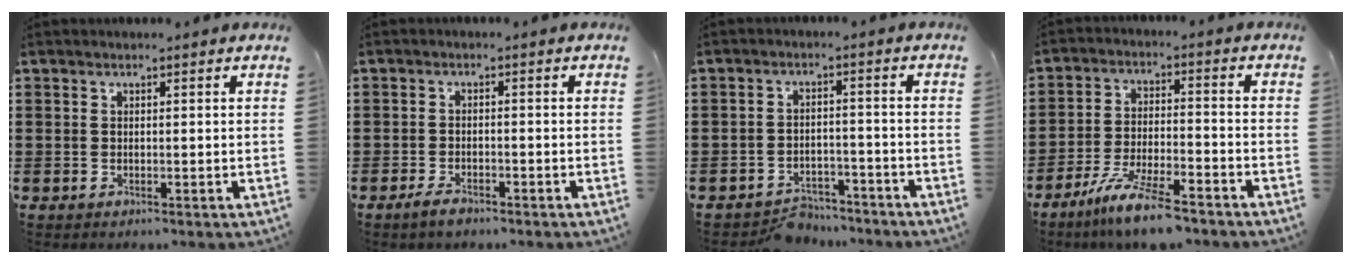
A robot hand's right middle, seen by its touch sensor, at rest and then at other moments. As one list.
[{"total": 2.1, "force": [-1.6, 0.7, 1.2], "torque": [-0.030, -0.003, -0.032]}, {"total": 4.1, "force": [-4.0, 1.0, 0.3], "torque": [-0.010, 0.004, -0.082]}, {"total": 9.0, "force": [-7.2, 1.0, 5.2], "torque": [-0.110, -0.002, -0.137]}]